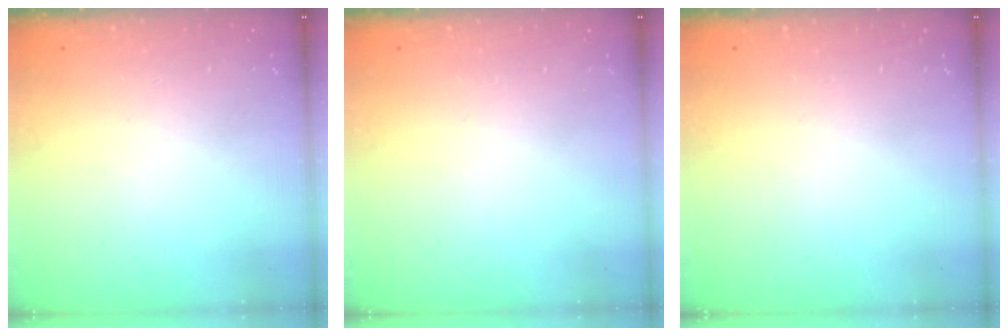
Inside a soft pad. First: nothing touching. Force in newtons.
{"total": 0.0}
{"total": 0.0}